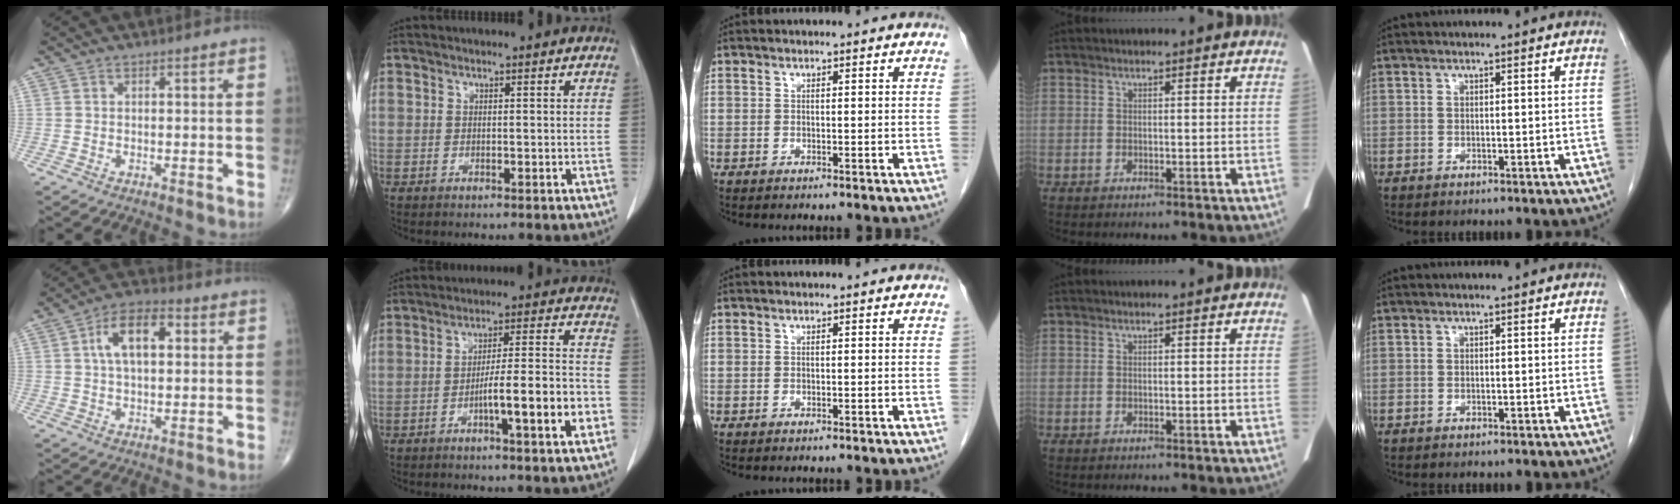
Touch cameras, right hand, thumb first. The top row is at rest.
{"thumb": {"total": 10.2, "force": [2.4, 5.3, 8.4], "torque": [-0.137, 0.017, 0.033]}, "index": {"total": 11.2, "force": [-4.1, 0.6, 10.4], "torque": [-0.158, 0.011, -0.061]}}